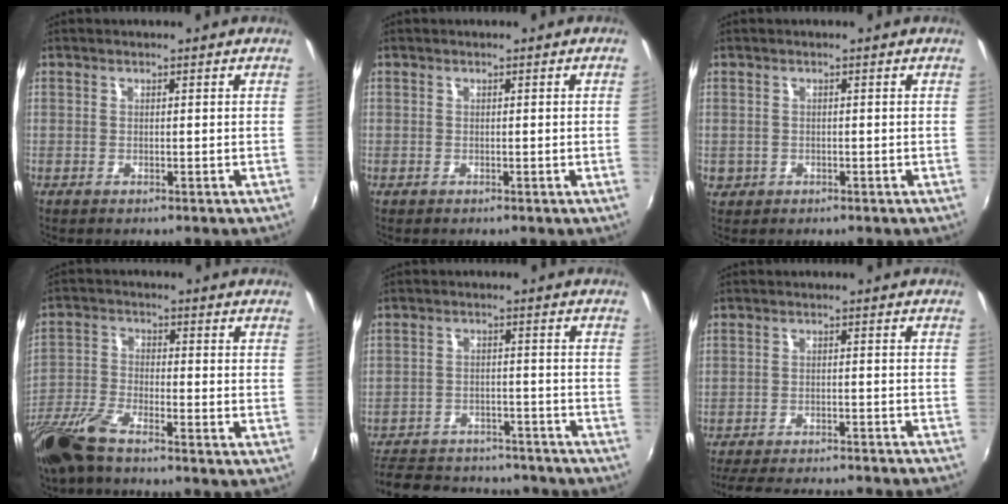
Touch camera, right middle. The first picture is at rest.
{"total": 0.9, "force": [0.1, -0.5, 0.7], "torque": [-0.005, -0.004, 0.002]}
{"total": 2.1, "force": [-0.5, 1.9, 0.6], "torque": [-0.014, -0.004, -0.006]}
{"total": 10.0, "force": [-7.9, 2.3, 5.7], "torque": [-0.133, -0.017, -0.163]}
{"total": 26.1, "force": [-22.0, 9.5, 10.4], "torque": [-0.221, 0.003, -0.281]}
{"total": 20.4, "force": [-18.4, 2.6, 8.5], "torque": [-0.166, -0.021, -0.252]}